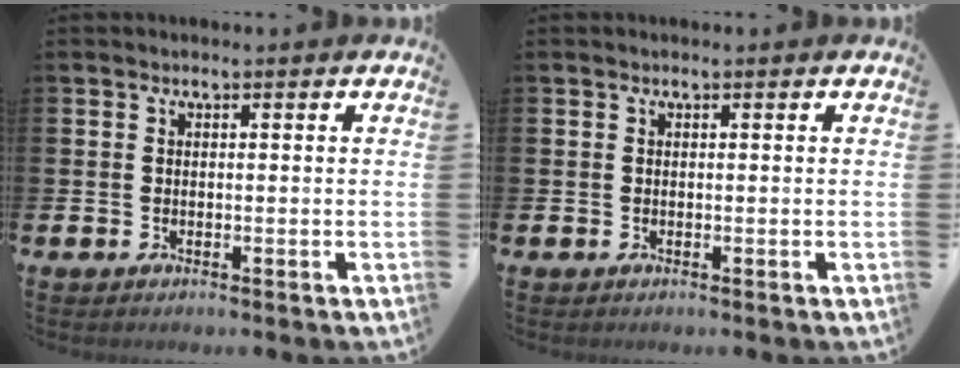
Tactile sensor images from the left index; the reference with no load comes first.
{"total": 0.0}